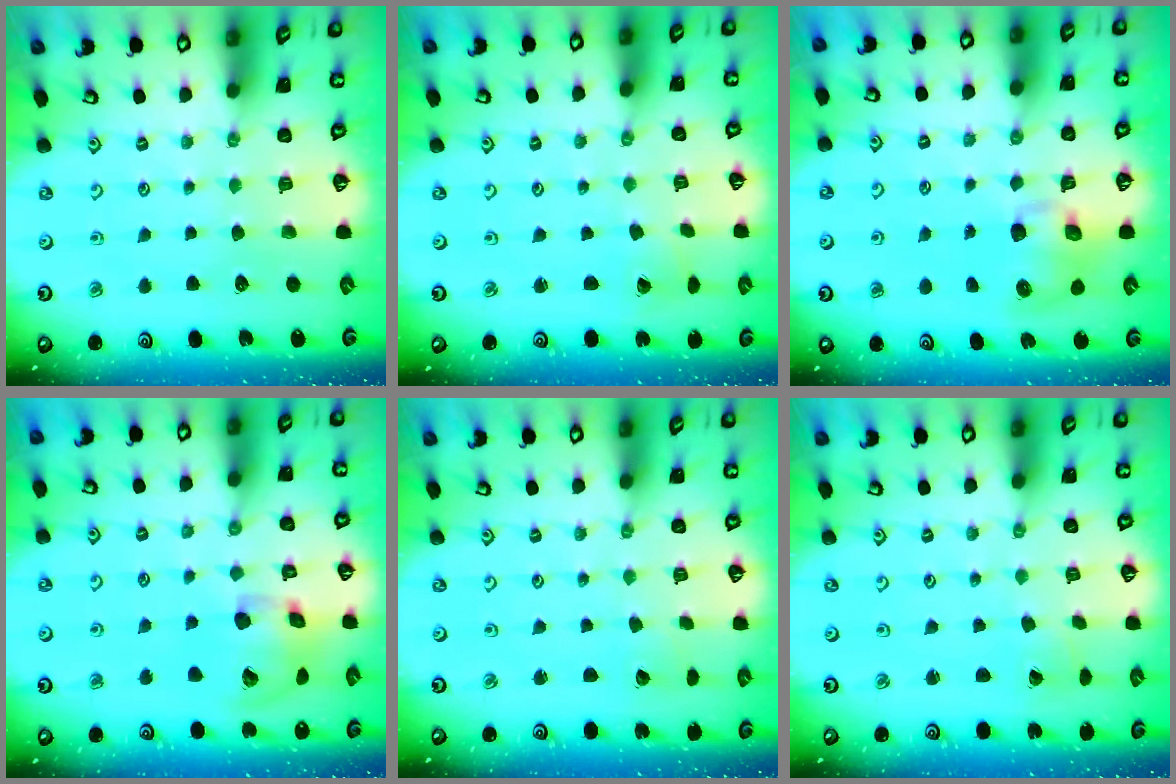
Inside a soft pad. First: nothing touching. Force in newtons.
{"total": 2.2, "press": 2.2, "slide": 0.2}
{"total": 8.4, "press": 8.3, "slide": 1.3}
{"total": 14.7, "press": 14.5, "slide": 2.3}
{"total": 1.6, "press": 1.6, "slide": 0.0}
{"total": 1.7, "press": 1.7, "slide": 0.3}